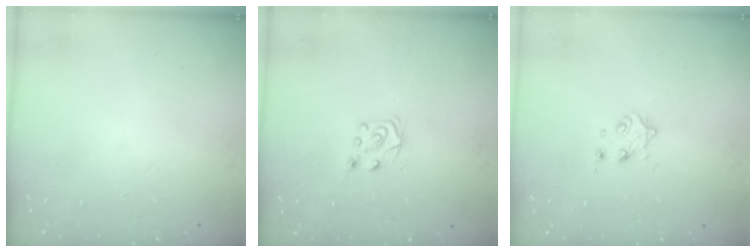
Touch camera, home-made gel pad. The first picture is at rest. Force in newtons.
{"total": 6.1, "press": 6.1, "slide": 0.5}
{"total": 5.2, "press": 5.2, "slide": 0.5}